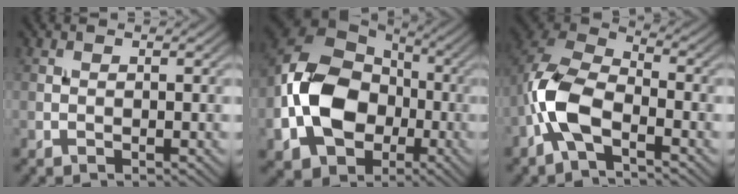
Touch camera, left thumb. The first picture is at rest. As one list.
[{"total": 15.0, "force": [-3.0, 11.1, 9.7], "torque": [-0.217, -0.011, -0.066]}, {"total": 9.1, "force": [-3.7, 4.6, 6.9], "torque": [-0.164, 0.007, -0.090]}]